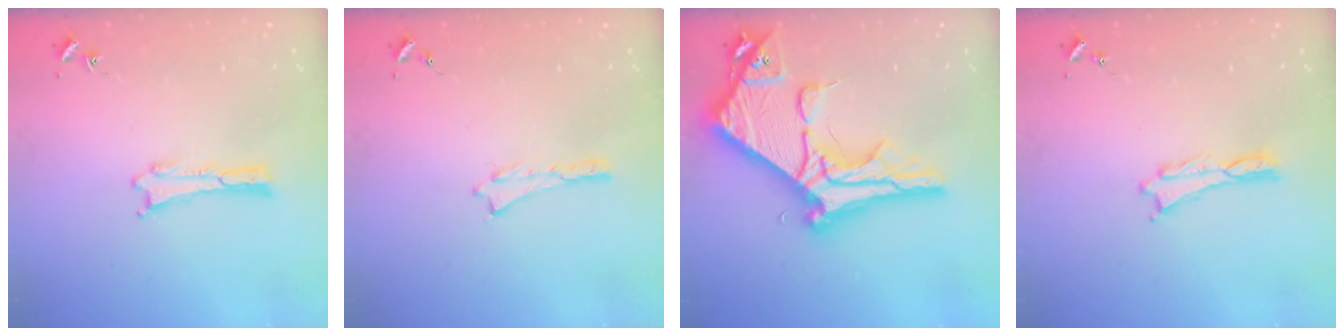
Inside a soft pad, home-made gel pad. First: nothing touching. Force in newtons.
{"total": 0.0}
{"total": 15.4, "press": 15.3, "slide": 1.5}
{"total": 0.0}